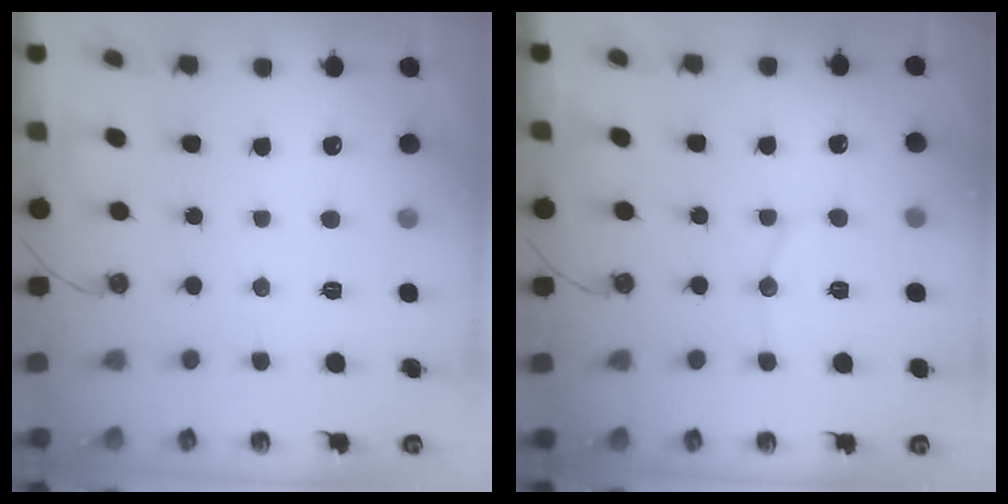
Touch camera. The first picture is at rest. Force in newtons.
{"total": 7.1, "press": 7.1, "slide": 0.5}